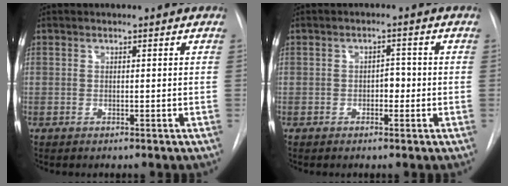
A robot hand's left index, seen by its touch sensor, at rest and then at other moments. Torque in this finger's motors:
{"motor_torque": [-0.15, 0.22, -0.04, 0.00]}